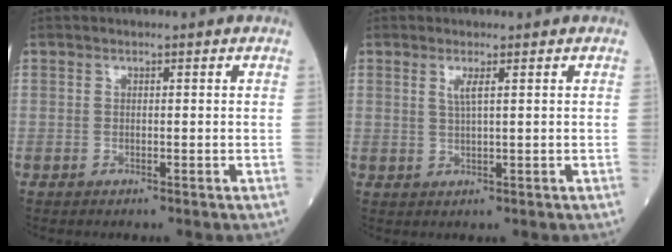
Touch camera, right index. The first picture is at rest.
{"total": 1.9, "force": [0.8, -0.1, 1.7], "torque": [-0.040, -0.003, 0.017]}